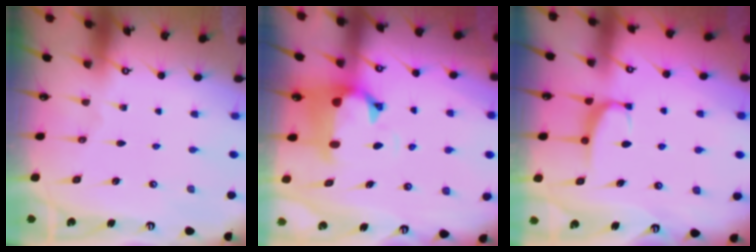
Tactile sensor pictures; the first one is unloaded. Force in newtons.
{"total": 1.4, "press": 0.4, "slide": 1.3}
{"total": 2.4, "press": 2.3, "slide": 0.7}